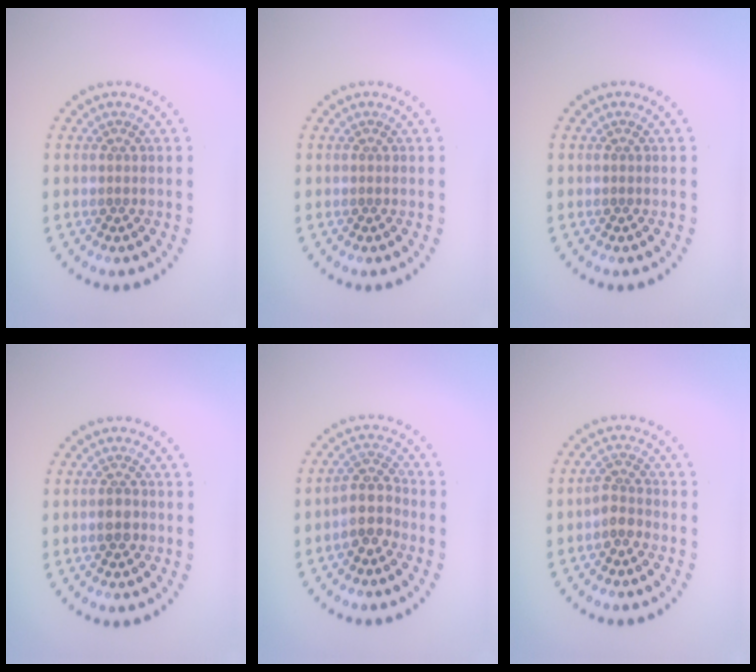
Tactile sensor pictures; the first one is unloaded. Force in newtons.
{"total": 0.0}
{"total": 0.0}
{"total": 1.7, "press": 1.6, "slide": 0.5}
{"total": 3.0, "press": 2.6, "slide": 1.4}
{"total": 1.8, "press": 1.5, "slide": 1.0}